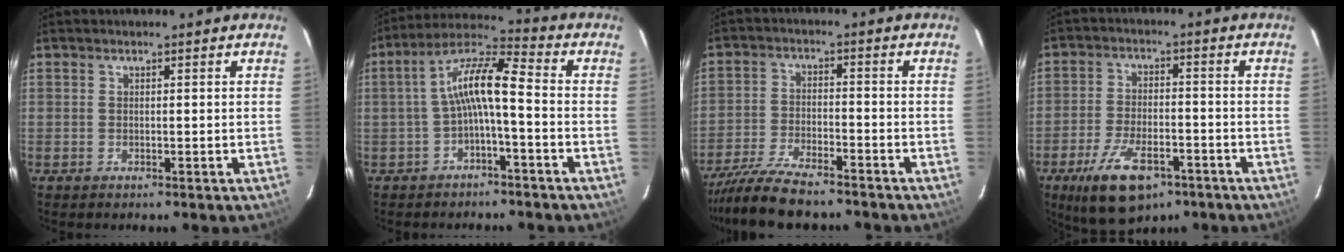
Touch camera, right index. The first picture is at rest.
{"total": 8.5, "force": [-1.9, 1.6, 8.1], "torque": [-0.176, 0.024, -0.037]}
{"total": 13.0, "force": [-11.4, 2.6, 5.6], "torque": [-0.140, -0.022, -0.204]}
{"total": 13.2, "force": [-7.9, 6.0, 8.7], "torque": [-0.183, -0.017, -0.131]}